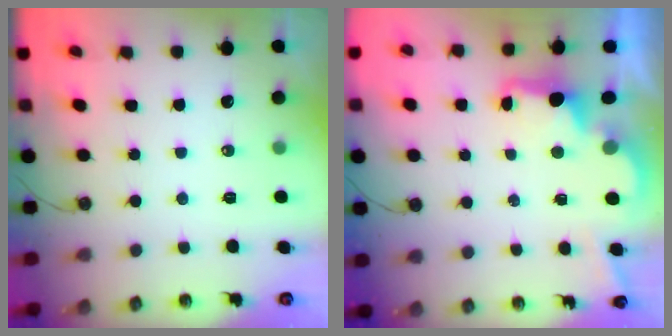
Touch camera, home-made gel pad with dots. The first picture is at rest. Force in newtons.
{"total": 2.5, "press": 2.4, "slide": 0.8}